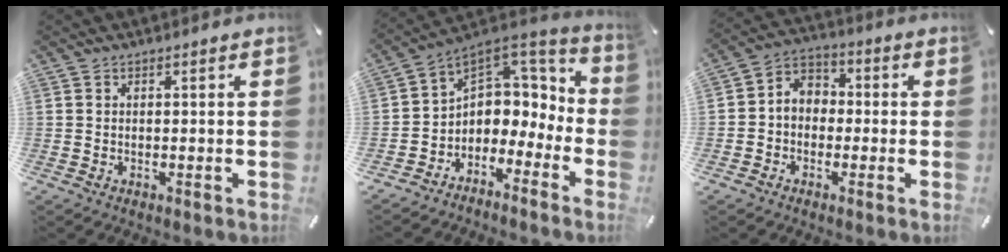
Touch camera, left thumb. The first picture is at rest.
{"total": 5.8, "force": [0.4, 5.7, 1.0], "torque": [-0.024, -0.023, 0.016]}
{"total": 5.0, "force": [-1.7, 4.4, 1.4], "torque": [-0.039, 0.008, -0.039]}